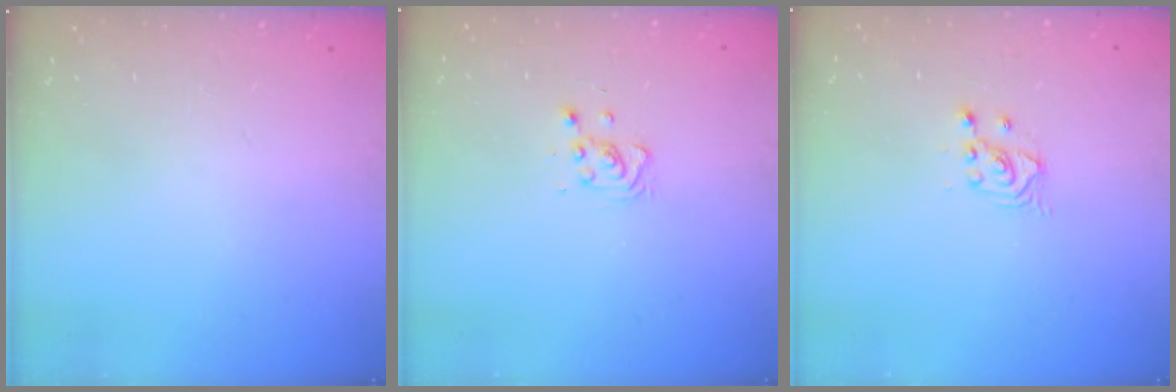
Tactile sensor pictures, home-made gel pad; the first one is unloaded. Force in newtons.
{"total": 4.7, "press": 4.6, "slide": 1.1}
{"total": 2.7, "press": 2.7, "slide": 0.2}